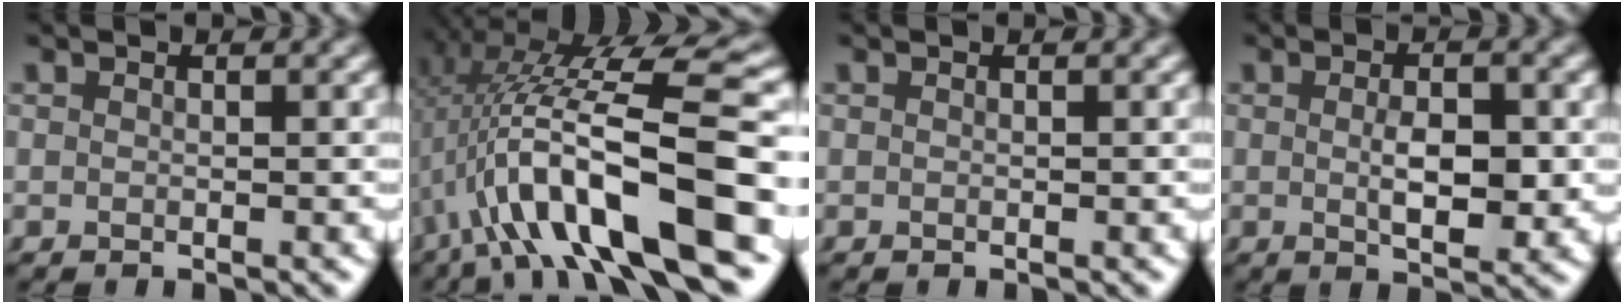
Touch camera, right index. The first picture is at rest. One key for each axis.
{"total": 12.8, "fx": -1.0, "fy": 4.9, "fz": 11.7, "tx": -0.204, "ty": -0.002, "tz": -0.009}
{"total": 0.0}
{"total": 3.9, "fx": -0.1, "fy": 1.6, "fz": 3.6, "tx": -0.057, "ty": -0.006, "tz": 0.000}